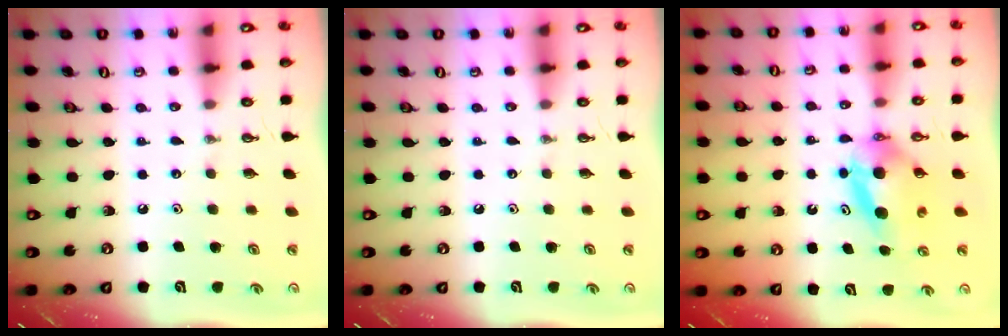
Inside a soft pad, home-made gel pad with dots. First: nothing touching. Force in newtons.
{"total": 0.0}
{"total": 6.4, "press": 5.4, "slide": 3.6}